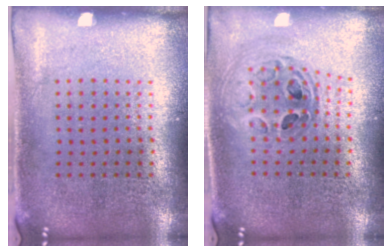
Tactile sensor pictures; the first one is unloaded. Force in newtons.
{"total": 0.9, "press": 0.9, "slide": 0.2}